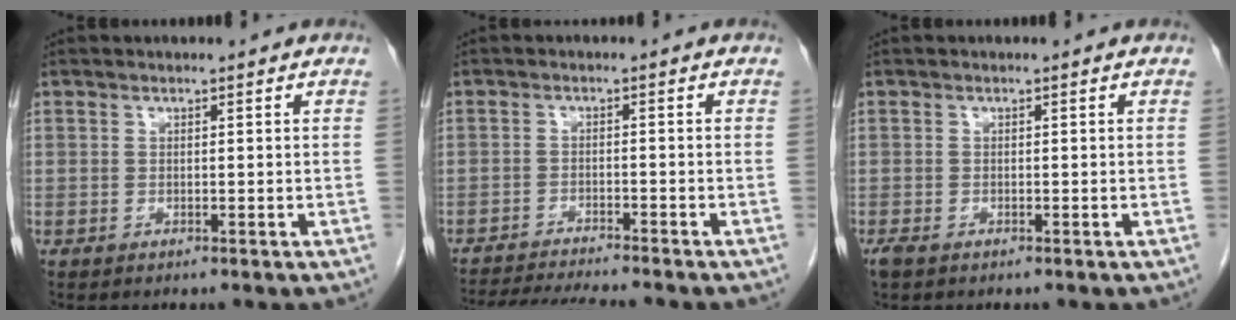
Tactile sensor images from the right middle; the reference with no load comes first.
{"total": 10.1, "force": [-9.4, -0.5, 3.8], "torque": [-0.057, -0.014, -0.150]}
{"total": 1.5, "force": [-1.0, 0.7, 0.9], "torque": [-0.025, -0.004, -0.015]}